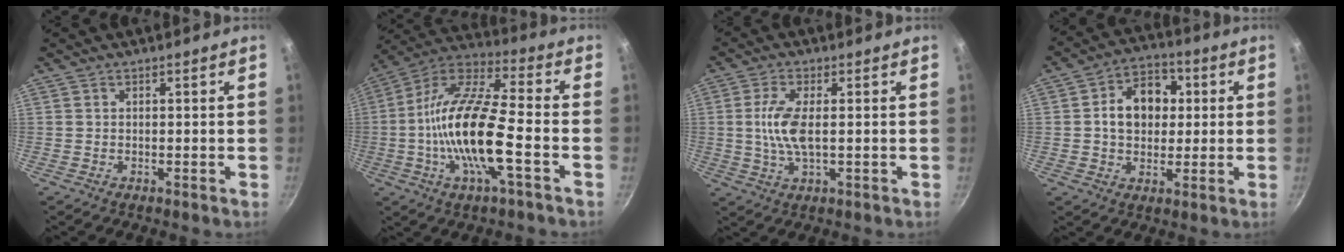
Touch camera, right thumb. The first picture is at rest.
{"total": 18.9, "force": [-4.1, 5.6, 17.6], "torque": [-0.337, 0.034, -0.096]}
{"total": 7.1, "force": [0.4, 2.6, 6.6], "torque": [-0.145, 0.001, 0.005]}
{"total": 11.3, "force": [1.5, 8.7, 7.1], "torque": [-0.073, 0.016, 0.011]}